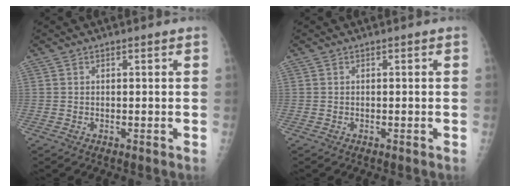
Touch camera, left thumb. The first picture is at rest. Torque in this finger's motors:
{"motor_torque": [0.00, 0.00, -0.04, -0.05, 0.00]}